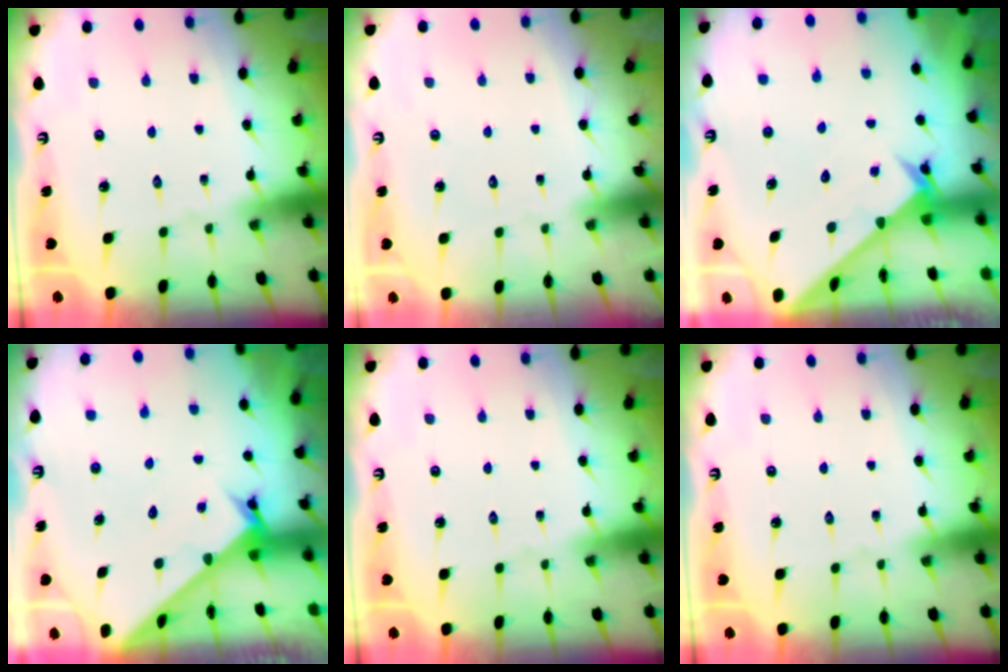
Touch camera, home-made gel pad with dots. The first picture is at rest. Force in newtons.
{"total": 1.6, "press": 1.6, "slide": 0.1}
{"total": 2.6, "press": 2.6, "slide": 0.2}
{"total": 2.7, "press": 2.7, "slide": 0.2}
{"total": 0.0}
{"total": 0.0}